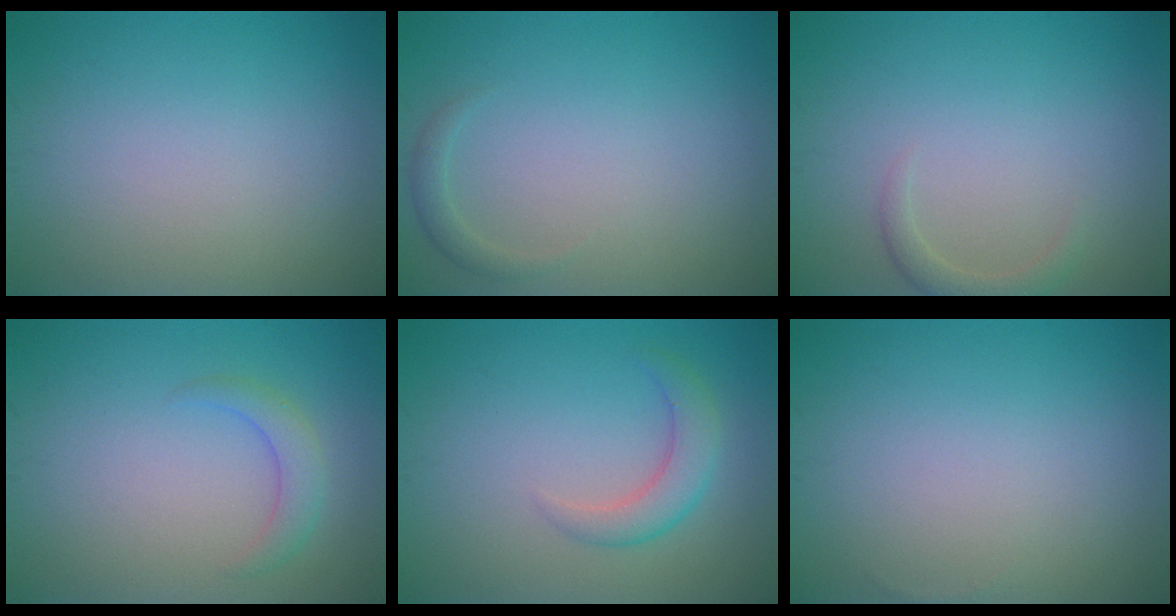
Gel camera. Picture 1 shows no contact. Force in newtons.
{"total": 1.1, "press": 1.1, "slide": 0.2}
{"total": 1.6, "press": 1.6, "slide": 0.1}
{"total": 2.0, "press": 2.0, "slide": 0.1}
{"total": 2.8, "press": 2.8, "slide": 0.1}
{"total": 0.0}